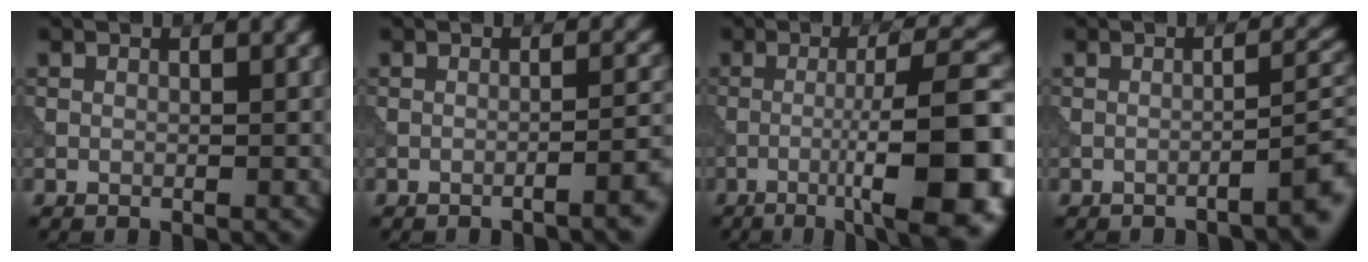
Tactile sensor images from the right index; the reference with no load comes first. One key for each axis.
{"total": 3.7, "fx": -2.0, "fy": 1.0, "fz": 3.0, "tx": -0.022, "ty": 0.014, "tz": -0.037}
{"total": 12.4, "fx": -3.7, "fy": 2.5, "fz": 11.6, "tx": -0.146, "ty": 0.016, "tz": -0.053}
{"total": 4.5, "fx": -2.6, "fy": 0.9, "fz": 3.6, "tx": -0.030, "ty": 0.021, "tz": -0.044}